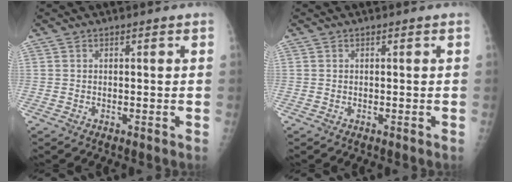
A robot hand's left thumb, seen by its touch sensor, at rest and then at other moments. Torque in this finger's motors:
{"motor_torque": [-0.01, 0.01, -0.02, 0.02, 0.00]}